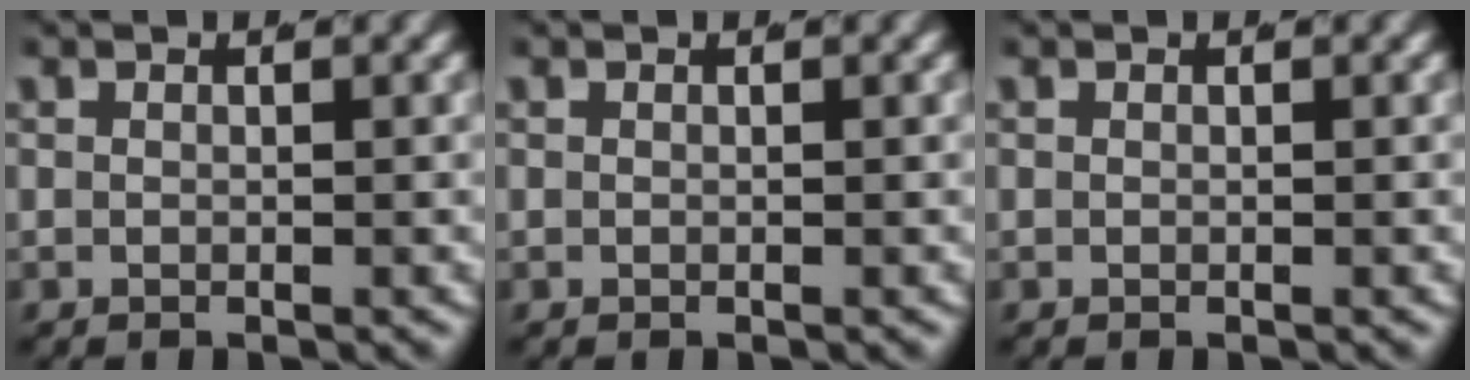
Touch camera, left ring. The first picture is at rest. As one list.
[{"total": 0.0}, {"total": 0.0}]